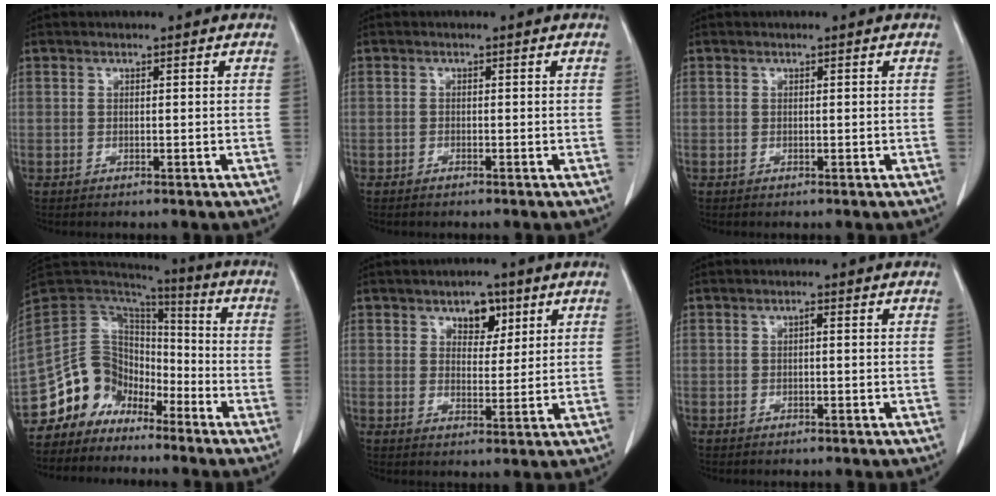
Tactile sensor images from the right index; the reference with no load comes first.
{"total": 0.6, "force": [-0.5, 0.2, 0.2], "torque": [-0.008, -0.001, -0.009]}
{"total": 0.0}
{"total": 11.1, "force": [-8.2, 7.1, 1.9], "torque": [-0.038, 0.064, -0.156]}
{"total": 4.7, "force": [2.6, 2.8, 2.8], "torque": [-0.033, 0.004, 0.040]}
{"total": 0.6, "force": [0.0, 0.1, 0.6], "torque": [-0.010, 0.002, 0.000]}